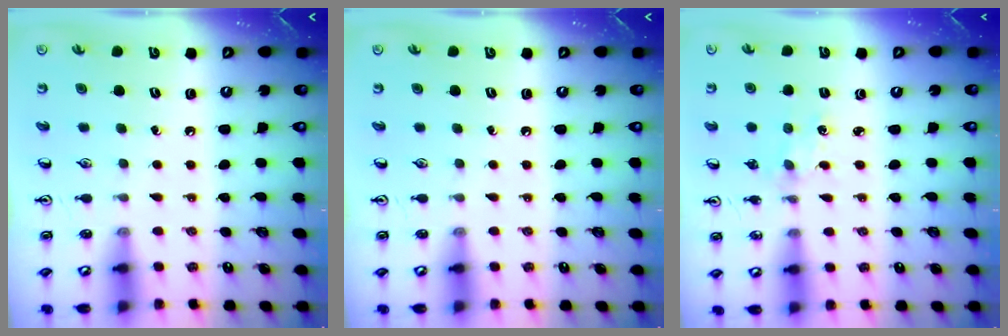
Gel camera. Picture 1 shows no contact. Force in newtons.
{"total": 0.0}
{"total": 2.0, "press": 2.0, "slide": 0.3}